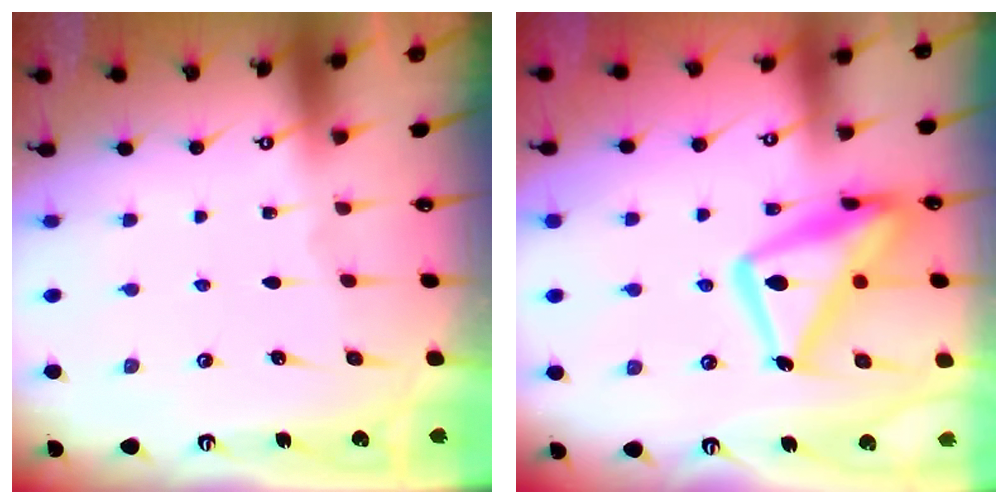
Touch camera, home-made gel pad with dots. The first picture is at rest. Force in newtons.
{"total": 19.2, "press": 19.2, "slide": 1.8}